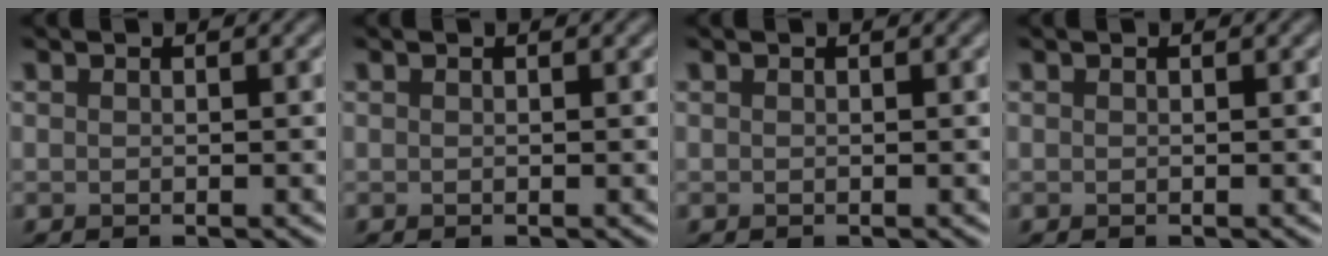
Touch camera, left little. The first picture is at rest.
{"total": 0.0}
{"total": 0.0}
{"total": 0.0}